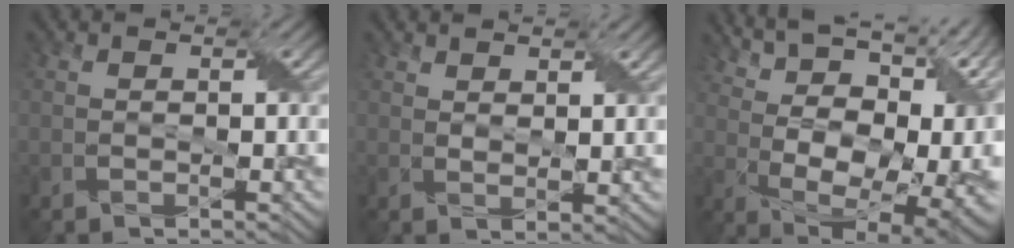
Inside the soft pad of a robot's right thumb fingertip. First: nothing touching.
{"total": 2.3, "force": [1.8, 0.7, 1.3], "torque": [-0.027, -0.003, 0.039]}
{"total": 19.6, "force": [8.4, 9.6, 14.9], "torque": [-0.229, 0.041, 0.166]}